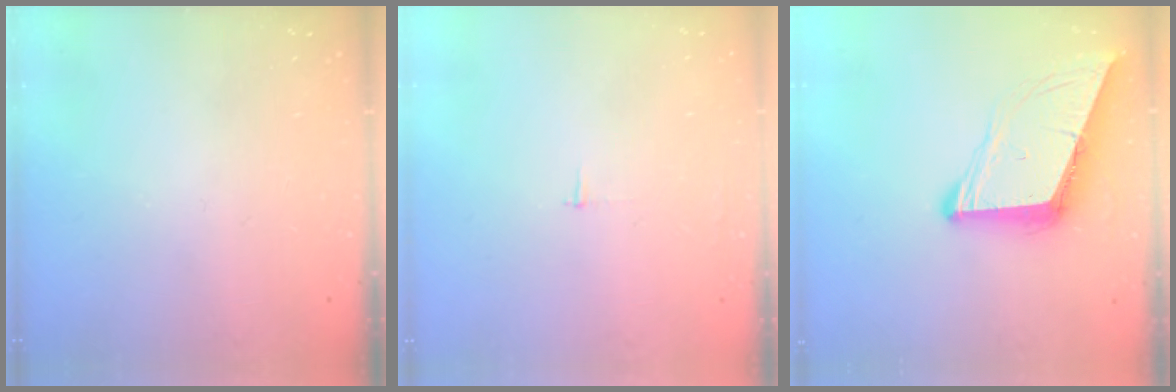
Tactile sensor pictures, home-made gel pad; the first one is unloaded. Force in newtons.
{"total": 2.3, "press": 2.3, "slide": 0.2}
{"total": 9.1, "press": 9.1, "slide": 0.4}